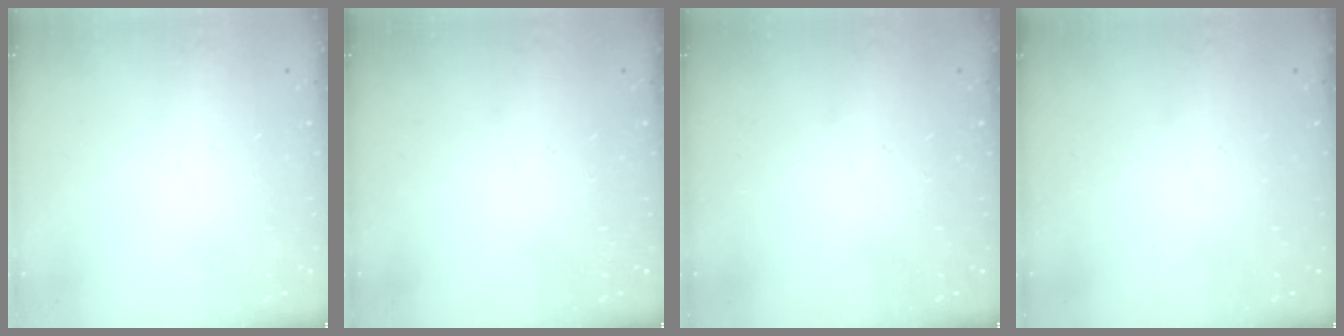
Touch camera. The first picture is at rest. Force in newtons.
{"total": 0.0}
{"total": 0.0}
{"total": 0.0}